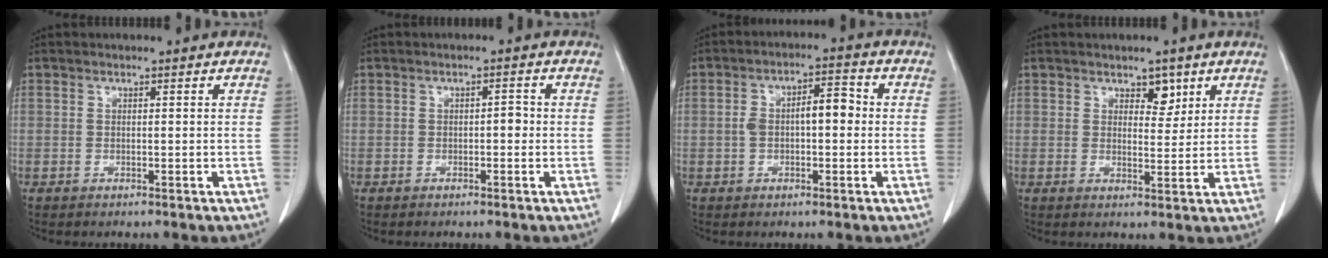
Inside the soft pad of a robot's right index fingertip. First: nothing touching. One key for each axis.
{"total": 1.4, "fx": -0.3, "fy": 0.6, "fz": 1.2, "tx": -0.013, "ty": 0.005, "tz": -0.005}
{"total": 6.3, "fx": 0.0, "fy": 2.6, "fz": 5.7, "tx": -0.109, "ty": 0.032, "tz": -0.001}
{"total": 3.2, "fx": 2.0, "fy": 1.7, "fz": 1.8, "tx": -0.019, "ty": -0.003, "tz": 0.032}